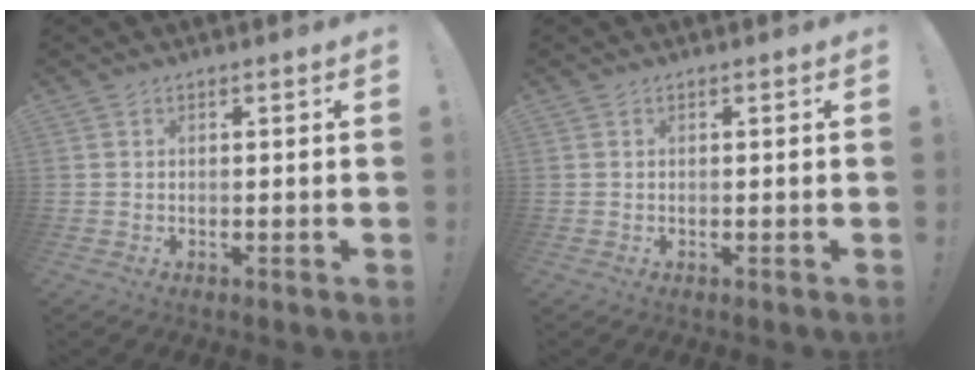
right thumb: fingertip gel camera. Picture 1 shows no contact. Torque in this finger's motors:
{"motor_torque": [0.10, -0.04, -0.06, 0.04, -0.02]}